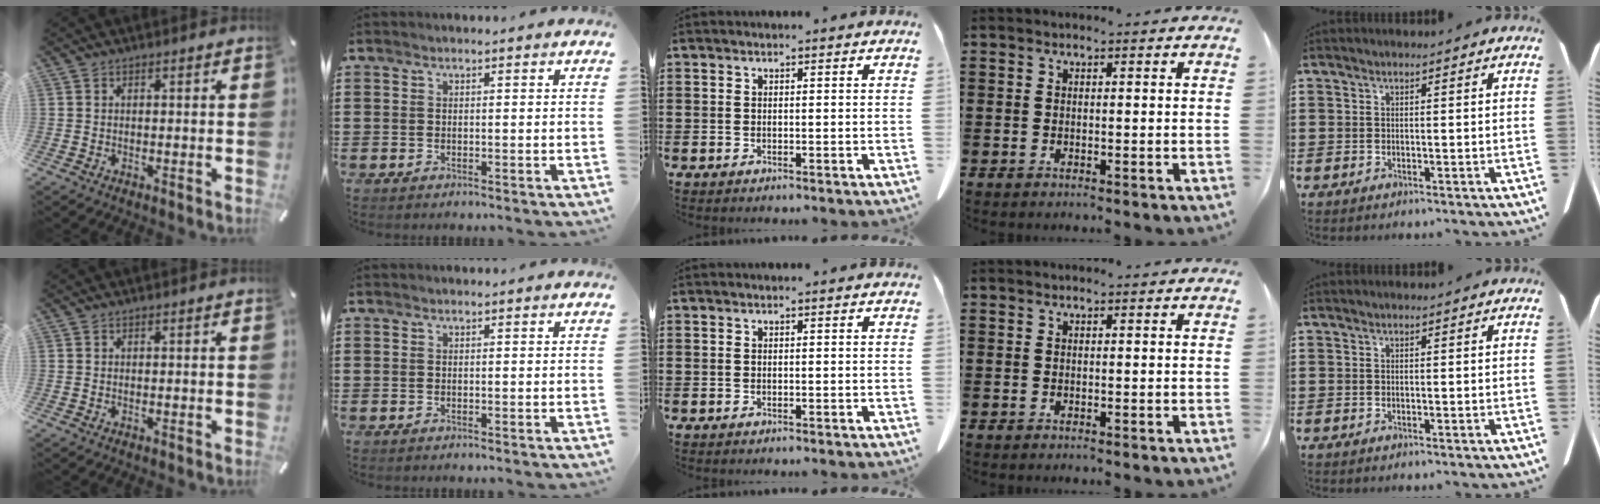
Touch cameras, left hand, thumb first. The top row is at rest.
{}